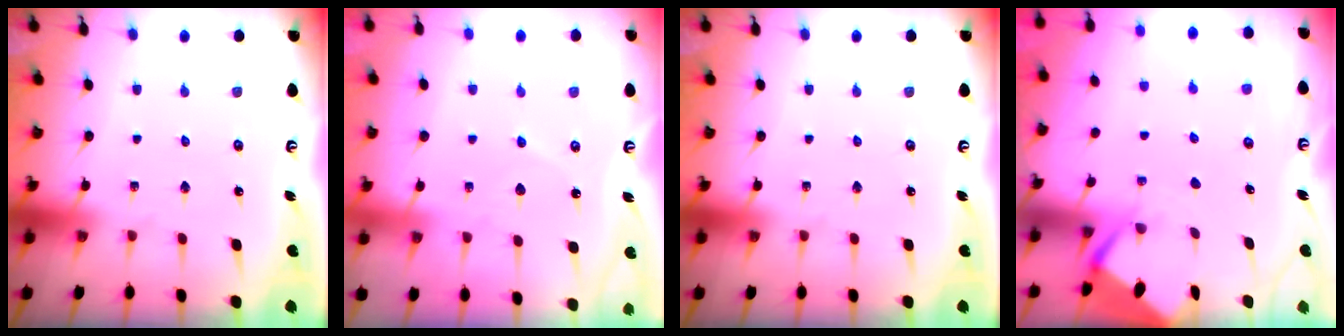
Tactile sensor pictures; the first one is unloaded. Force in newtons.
{"total": 2.4, "press": 2.4, "slide": 0.4}
{"total": 0.0}
{"total": 2.9, "press": 2.8, "slide": 0.3}